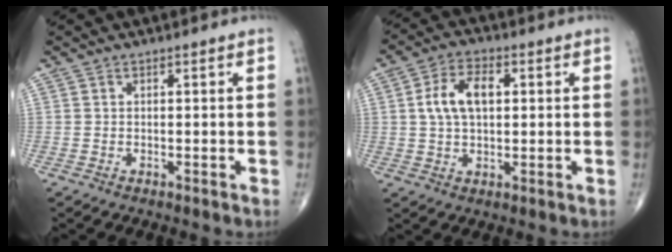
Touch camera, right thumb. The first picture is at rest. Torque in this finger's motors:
{"motor_torque": [-0.12, -0.03, 0.24, -0.02, 0.26]}